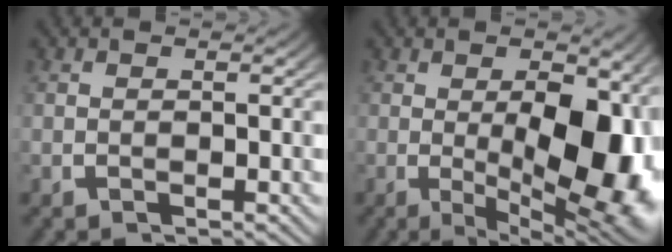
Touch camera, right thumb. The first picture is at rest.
{"total": 13.2, "force": [-1.9, 6.6, 11.3], "torque": [-0.175, -0.041, -0.007]}